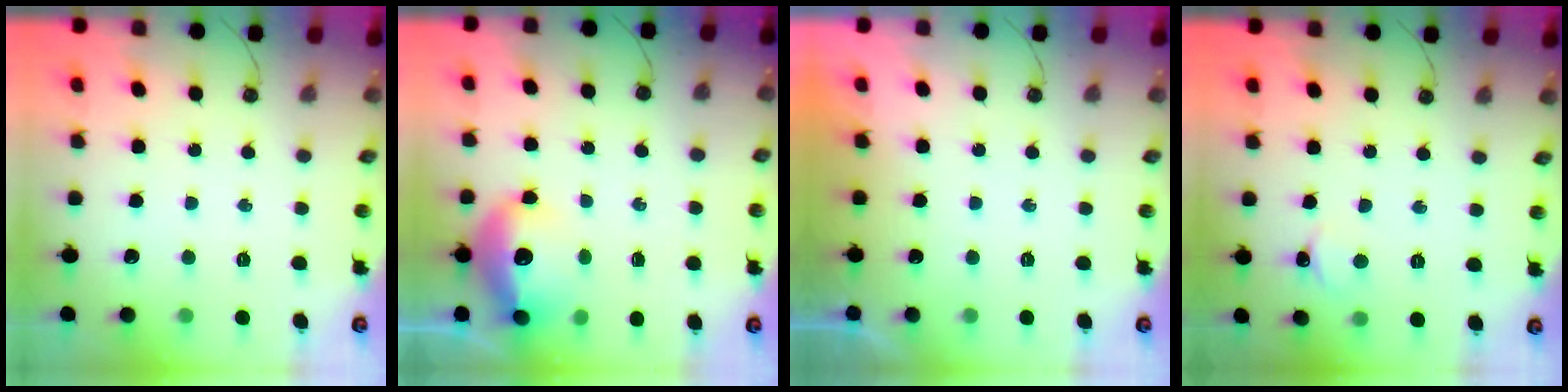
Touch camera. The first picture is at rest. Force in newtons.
{"total": 14.1, "press": 14.0, "slide": 1.1}
{"total": 0.0}
{"total": 2.0, "press": 2.0, "slide": 0.3}